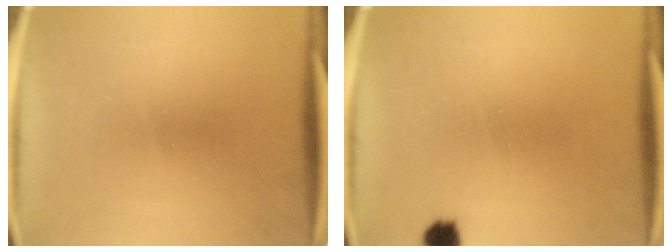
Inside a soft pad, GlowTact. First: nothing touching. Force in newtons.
{"total": 2.7}